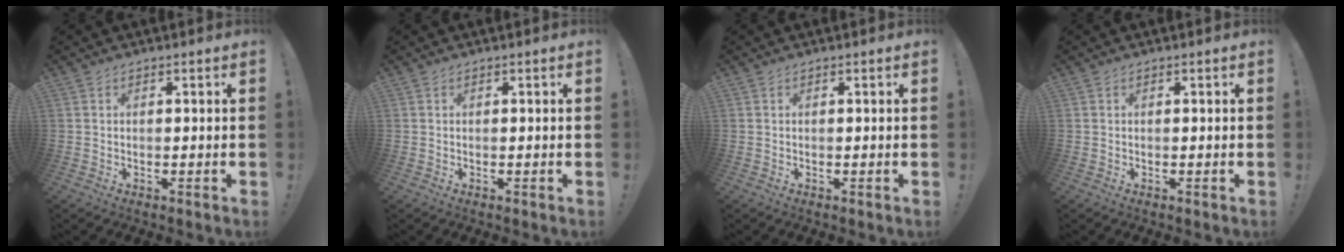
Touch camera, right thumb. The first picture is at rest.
{"total": 0.0}
{"total": 0.0}
{"total": 0.0}